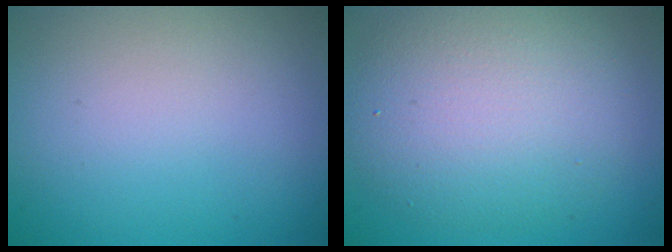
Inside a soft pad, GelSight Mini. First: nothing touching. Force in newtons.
{"total": 6.6, "press": 6.6, "slide": 0.4}